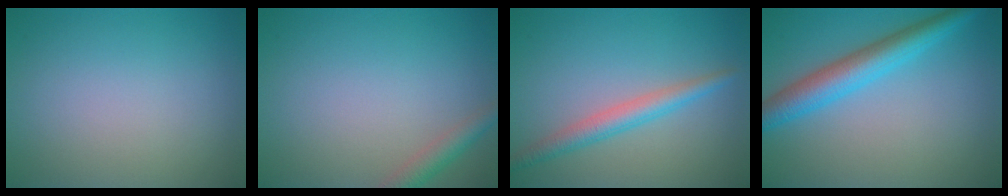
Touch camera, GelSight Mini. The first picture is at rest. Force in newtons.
{"total": 2.1, "press": 2.1, "slide": 0.1}
{"total": 2.8, "press": 2.8, "slide": 0.1}
{"total": 5.0, "press": 5.0, "slide": 0.1}